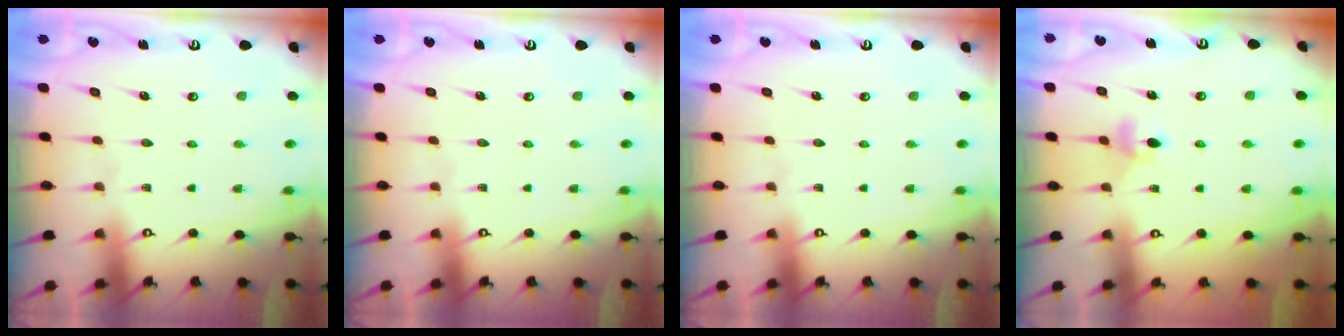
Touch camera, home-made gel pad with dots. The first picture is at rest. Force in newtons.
{"total": 0.0}
{"total": 0.0}
{"total": 5.1, "press": 5.1, "slide": 0.7}